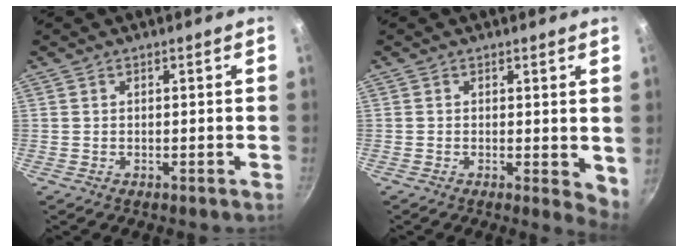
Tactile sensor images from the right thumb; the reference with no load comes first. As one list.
[{"total": 3.9, "force": [0.3, 2.0, 3.3], "torque": [-0.038, -0.008, 0.003]}]